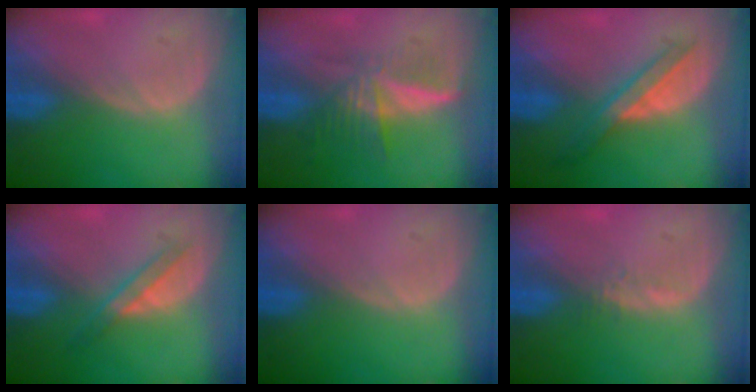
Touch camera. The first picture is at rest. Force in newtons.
{"total": 6.0, "press": 5.4, "slide": 2.6}
{"total": 5.8, "press": 5.3, "slide": 2.3}
{"total": 3.1, "press": 3.1, "slide": 0.3}
{"total": 0.0}
{"total": 1.1, "press": 1.0, "slide": 0.5}